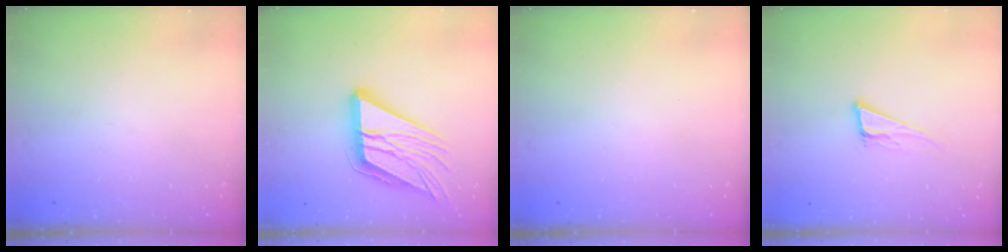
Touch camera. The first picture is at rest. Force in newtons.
{"total": 19.1, "press": 19.0, "slide": 2.2}
{"total": 0.0}
{"total": 11.3, "press": 10.9, "slide": 3.3}